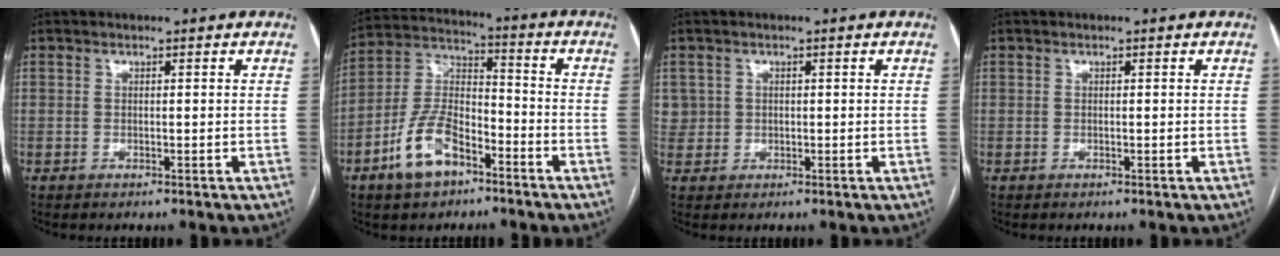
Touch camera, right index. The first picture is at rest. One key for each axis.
{"total": 11.7, "fx": -6.5, "fy": 5.7, "fz": 7.8, "tx": -0.172, "ty": 0.013, "tz": -0.120}
{"total": 2.4, "fx": 0.6, "fy": 2.4, "fz": 0.0, "tx": 0.014, "ty": 0.009, "tz": 0.010}
{"total": 0.0}